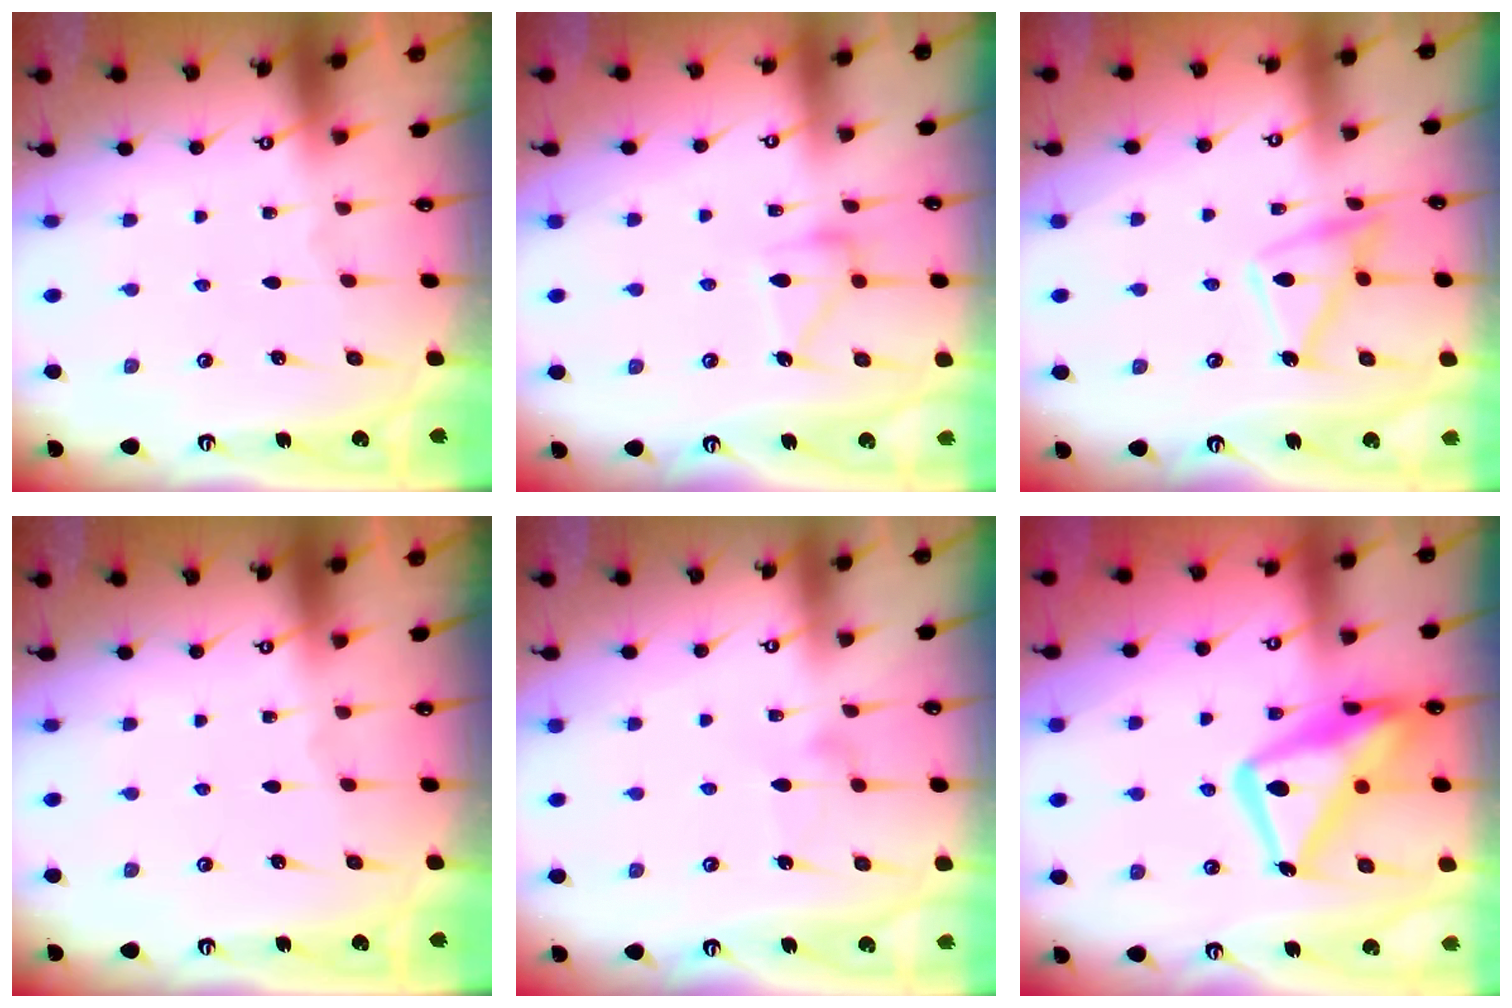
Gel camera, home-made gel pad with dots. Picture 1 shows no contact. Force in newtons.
{"total": 13.1, "press": 13.1, "slide": 0.7}
{"total": 13.6, "press": 13.5, "slide": 1.1}
{"total": 0.0}
{"total": 5.4, "press": 5.4, "slide": 0.4}
{"total": 19.6, "press": 19.5, "slide": 1.7}